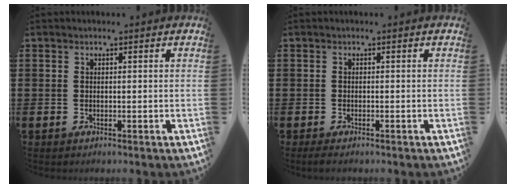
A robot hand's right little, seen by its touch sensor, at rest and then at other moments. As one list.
[{"total": 0.8, "force": [-0.4, 0.2, 0.6], "torque": [-0.011, -0.001, -0.009]}]